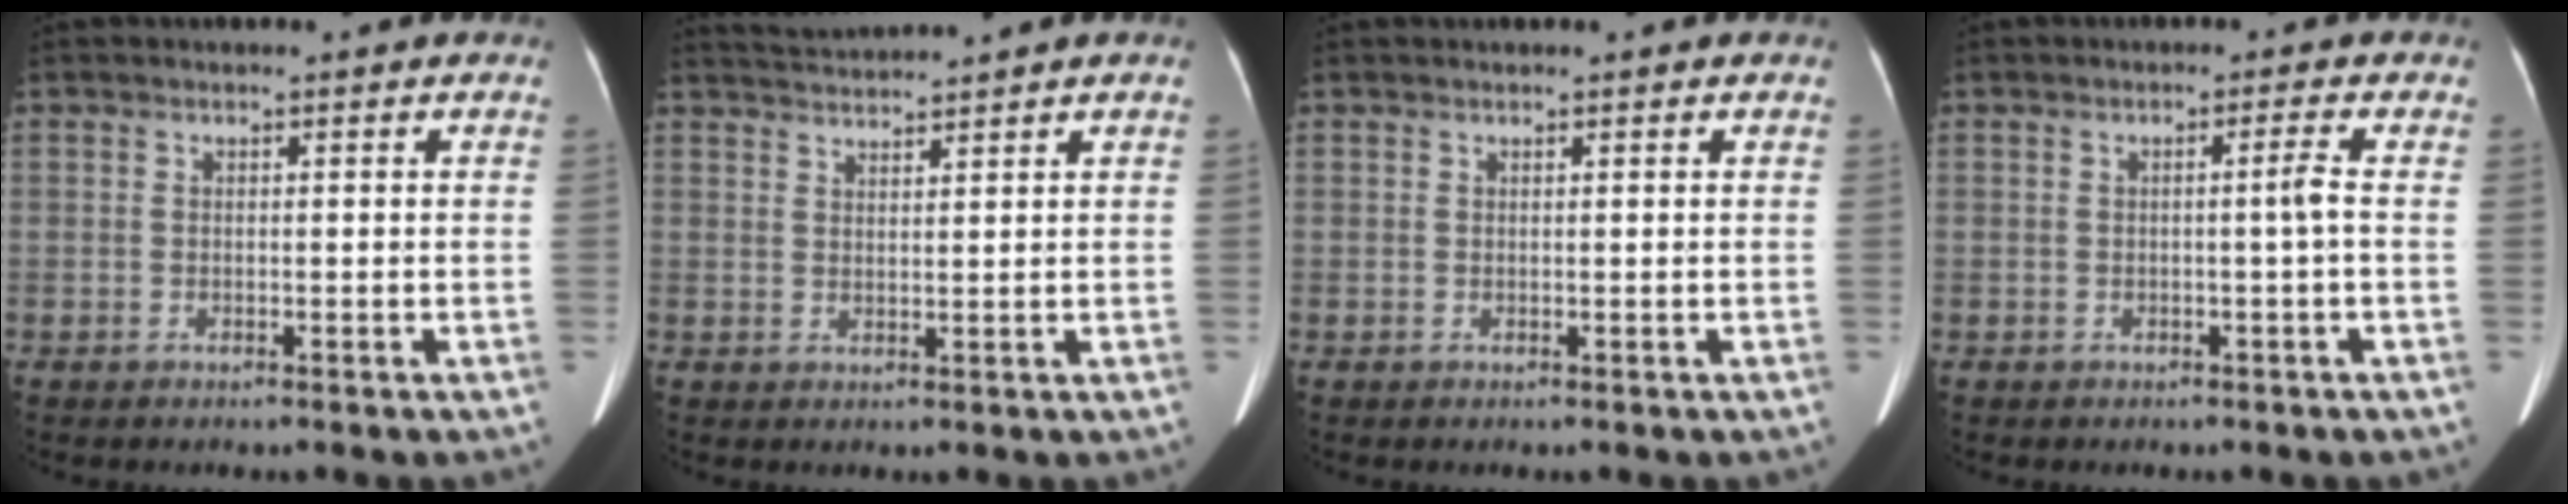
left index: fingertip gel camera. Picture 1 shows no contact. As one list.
[{"total": 3.9, "force": [3.7, -1.2, 0.5], "torque": [-0.011, 0.013, 0.072]}, {"total": 0.7, "force": [0.6, -0.1, 0.3], "torque": [-0.008, 0.011, 0.014]}, {"total": 1.7, "force": [-0.3, -0.5, 1.6], "torque": [-0.025, 0.000, -0.006]}]